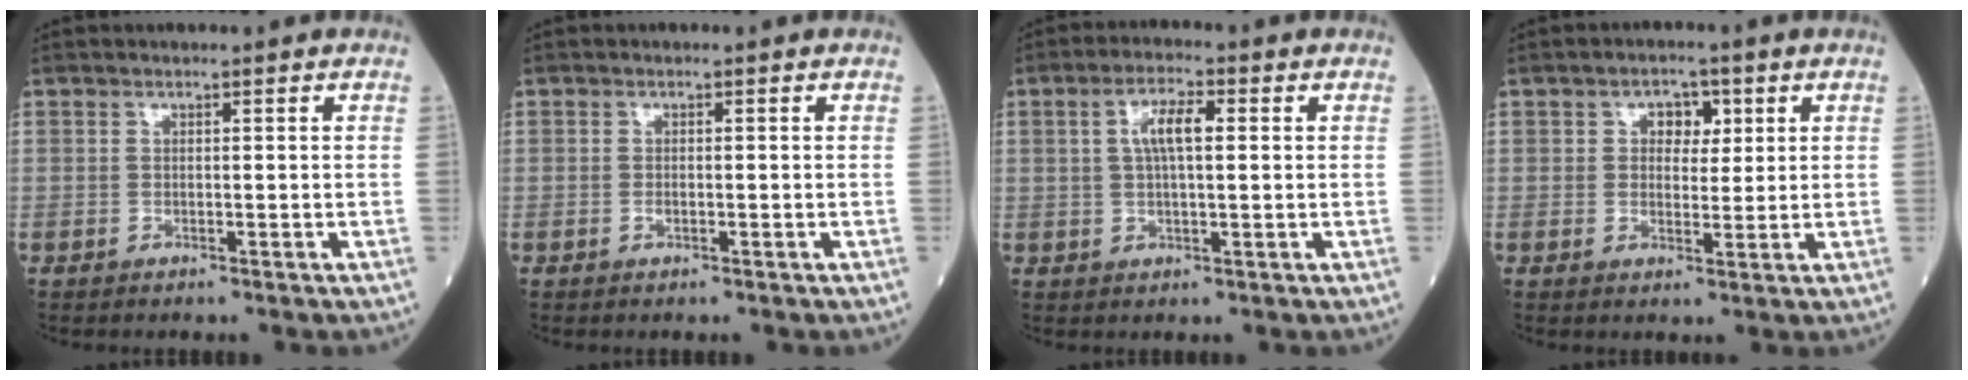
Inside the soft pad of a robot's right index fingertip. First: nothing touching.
{"total": 0.7, "force": [-0.3, 0.3, 0.6], "torque": [-0.014, 0.000, -0.005]}
{"total": 5.3, "force": [1.1, 1.4, 4.9], "torque": [-0.096, 0.013, 0.021]}
{"total": 3.8, "force": [1.3, 2.5, 2.5], "torque": [-0.032, 0.009, 0.019]}